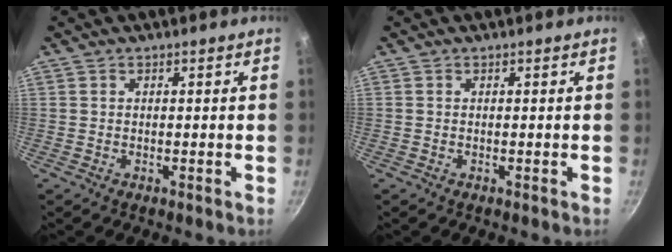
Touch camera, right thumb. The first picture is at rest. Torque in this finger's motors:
{"motor_torque": [0.46, 0.39, -0.13, 0.25, -0.02]}